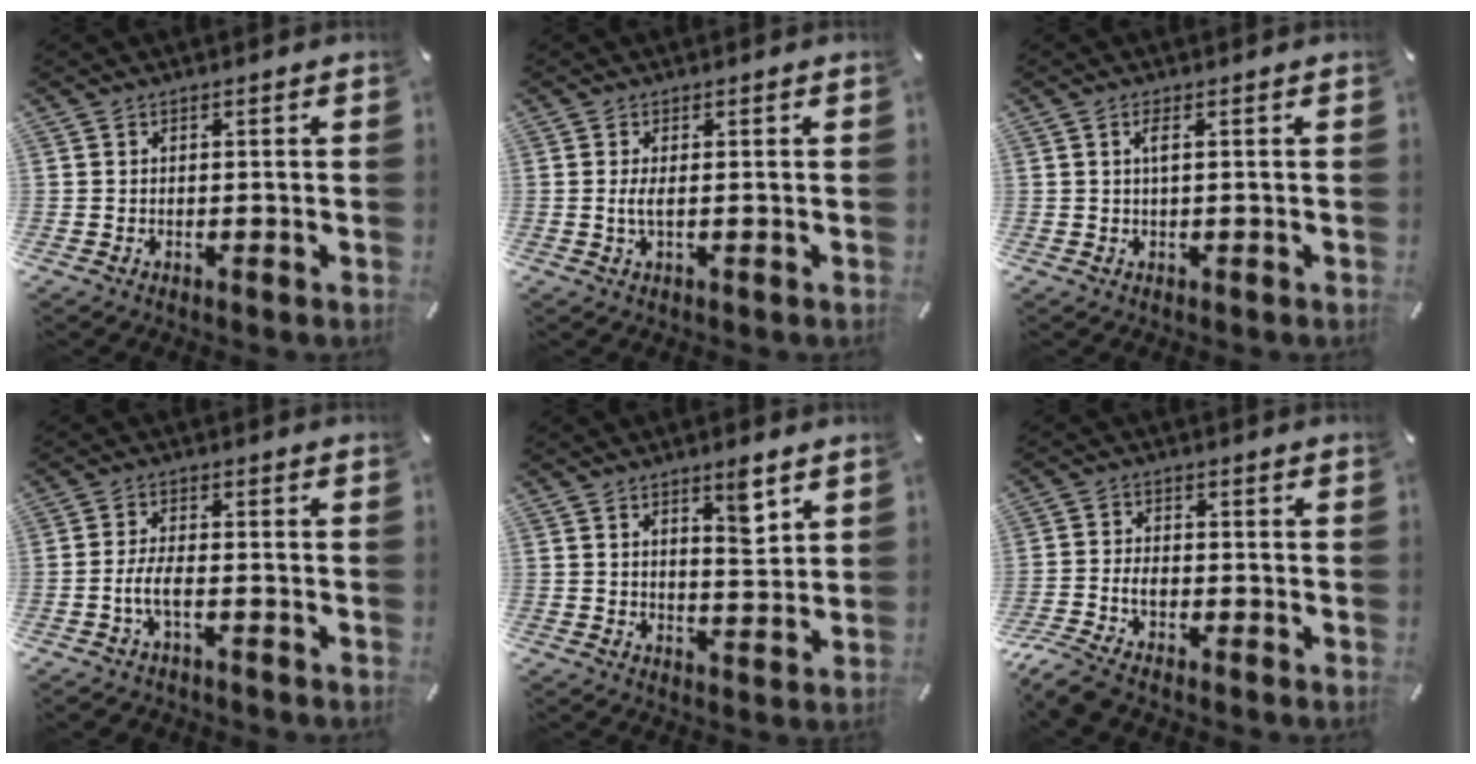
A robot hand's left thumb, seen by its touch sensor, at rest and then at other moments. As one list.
[{"total": 2.7, "force": [0.0, 0.5, 2.6], "torque": [-0.055, -0.007, -0.004]}, {"total": 2.1, "force": [0.4, 0.2, 2.0], "torque": [-0.041, 0.000, 0.005]}, {"total": 5.1, "force": [-2.2, 2.0, 4.2], "torque": [-0.098, 0.002, -0.046]}, {"total": 6.1, "force": [3.9, 1.8, 4.4], "torque": [-0.054, -0.027, 0.059]}, {"total": 5.3, "force": [-3.6, 2.5, 3.0], "torque": [-0.068, 0.013, -0.071]}]